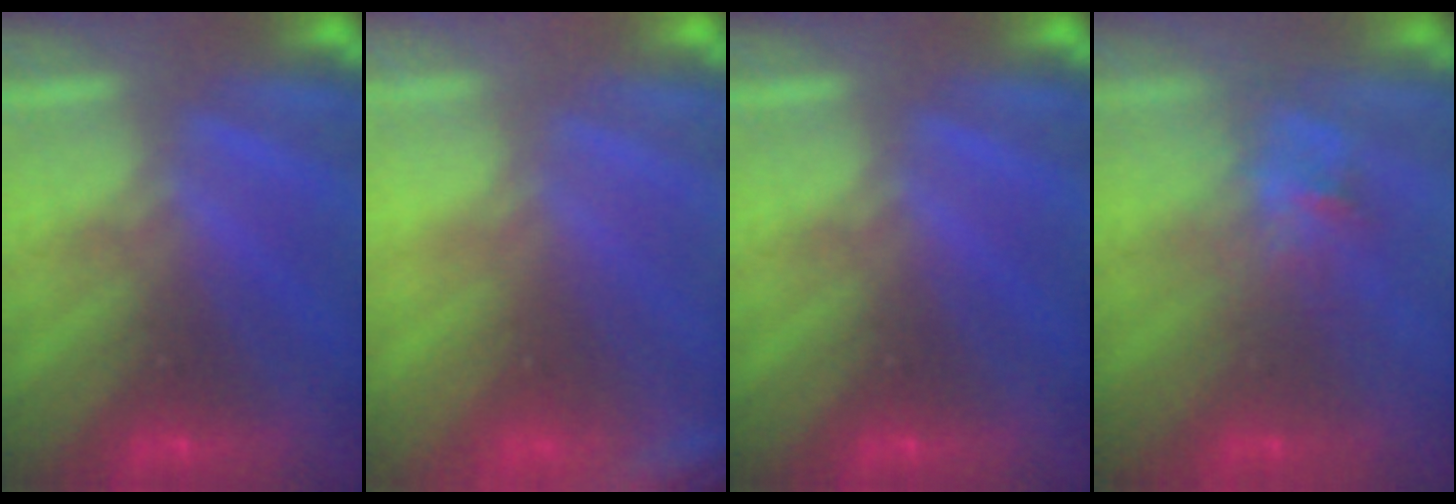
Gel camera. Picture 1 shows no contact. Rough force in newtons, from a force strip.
{"total": 2.4}
{"total": 0.0}
{"total": 2.9}